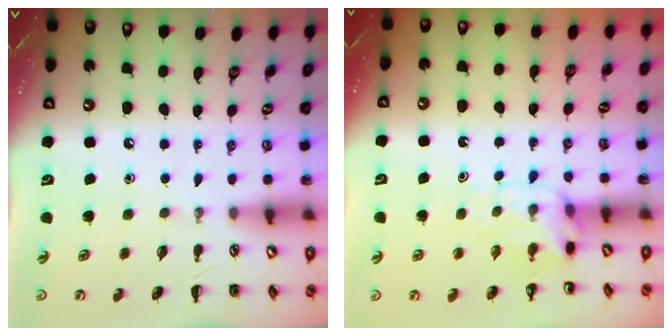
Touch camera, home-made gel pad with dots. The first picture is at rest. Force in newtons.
{"total": 5.9, "press": 5.8, "slide": 1.2}